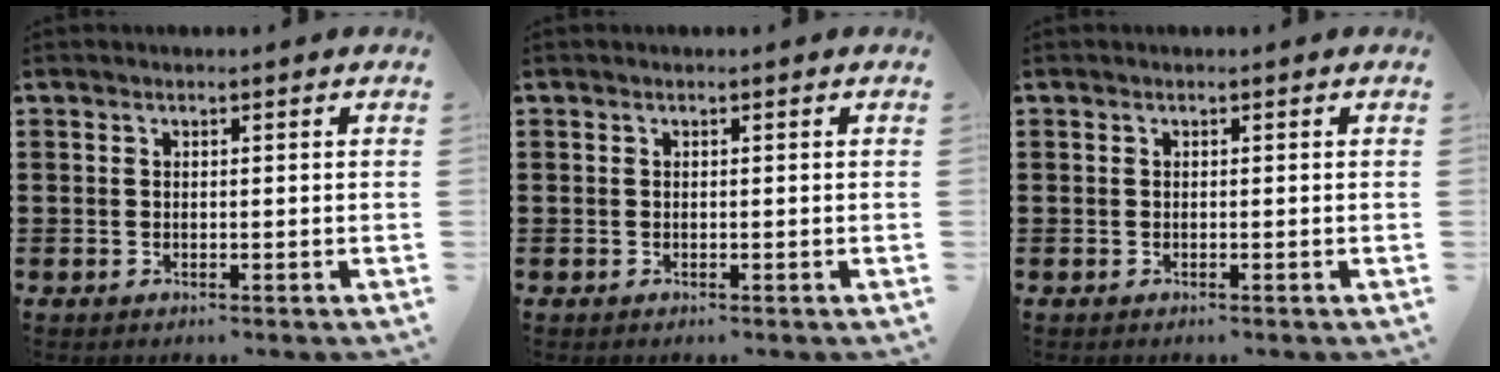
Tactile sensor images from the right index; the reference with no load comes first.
{"total": 0.0}
{"total": 0.0}